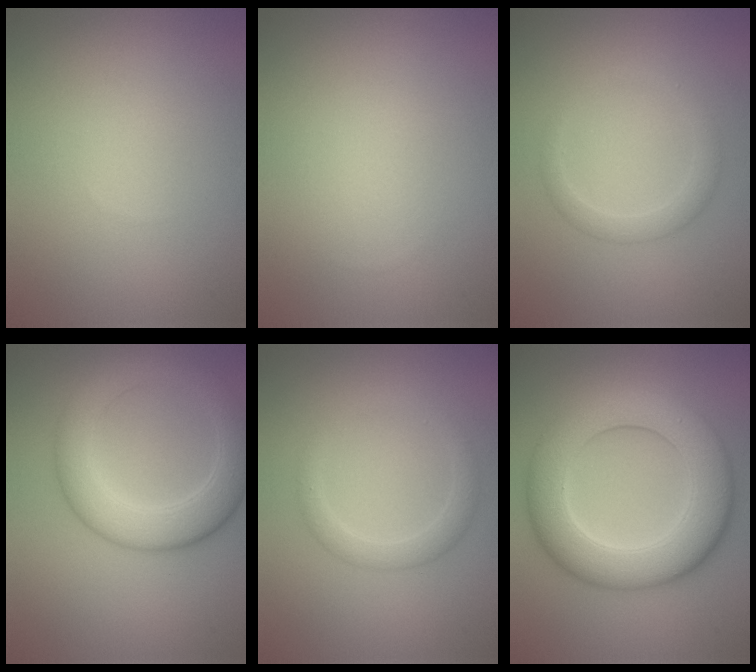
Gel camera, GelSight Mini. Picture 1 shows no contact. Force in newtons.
{"total": 0.0}
{"total": 1.9, "press": 1.9, "slide": 0.1}
{"total": 5.9, "press": 5.9, "slide": 0.1}
{"total": 2.1, "press": 2.1, "slide": 0.1}
{"total": 9.2, "press": 9.2, "slide": 0.4}